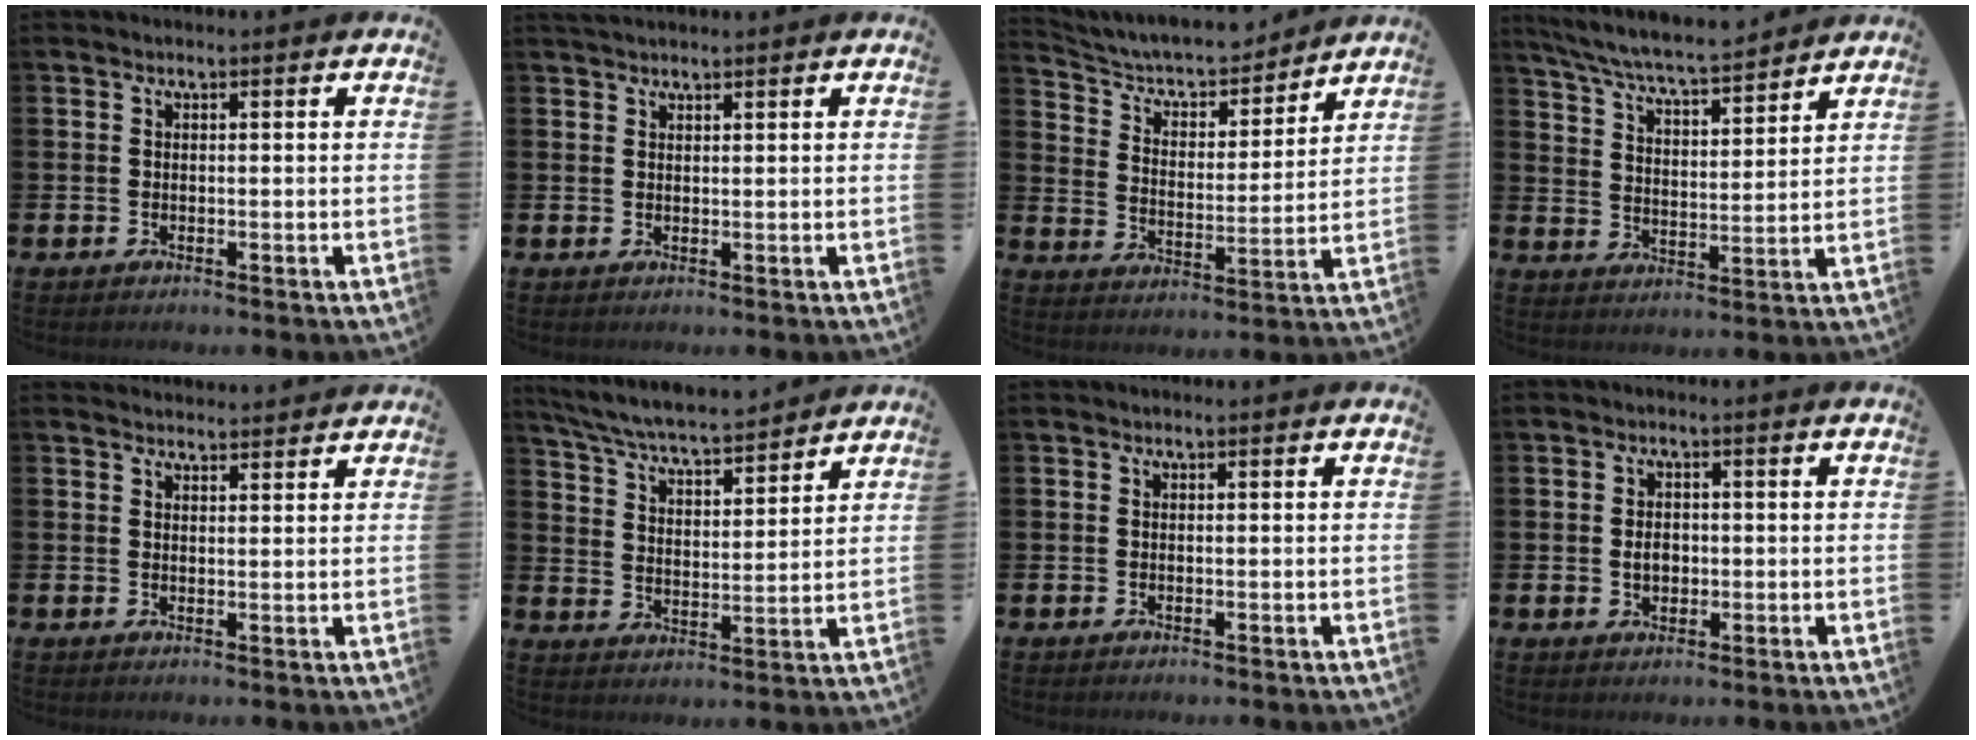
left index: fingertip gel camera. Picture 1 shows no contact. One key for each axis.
{"total": 1.7, "fx": 1.6, "fy": 0.4, "fz": 0.4, "tx": 0.000, "ty": -0.001, "tz": 0.027}
{"total": 6.8, "fx": 6.4, "fy": 1.9, "fz": 1.3, "tx": -0.060, "ty": -0.049, "tz": 0.107}
{"total": 7.3, "fx": 6.9, "fy": 0.4, "fz": 2.1, "tx": -0.073, "ty": -0.044, "tz": 0.123}
{"total": 2.5, "fx": 2.5, "fy": 0.3, "fz": -0.1, "tx": 0.004, "ty": -0.015, "tz": 0.044}
{"total": 6.9, "fx": 6.6, "fy": 0.6, "fz": 1.8, "tx": -0.067, "ty": -0.047, "tz": 0.116}
{"total": 0.0}
{"total": 2.4, "fx": -0.1, "fy": 1.8, "fz": 1.6, "tx": -0.016, "ty": 0.001, "tz": -0.008}